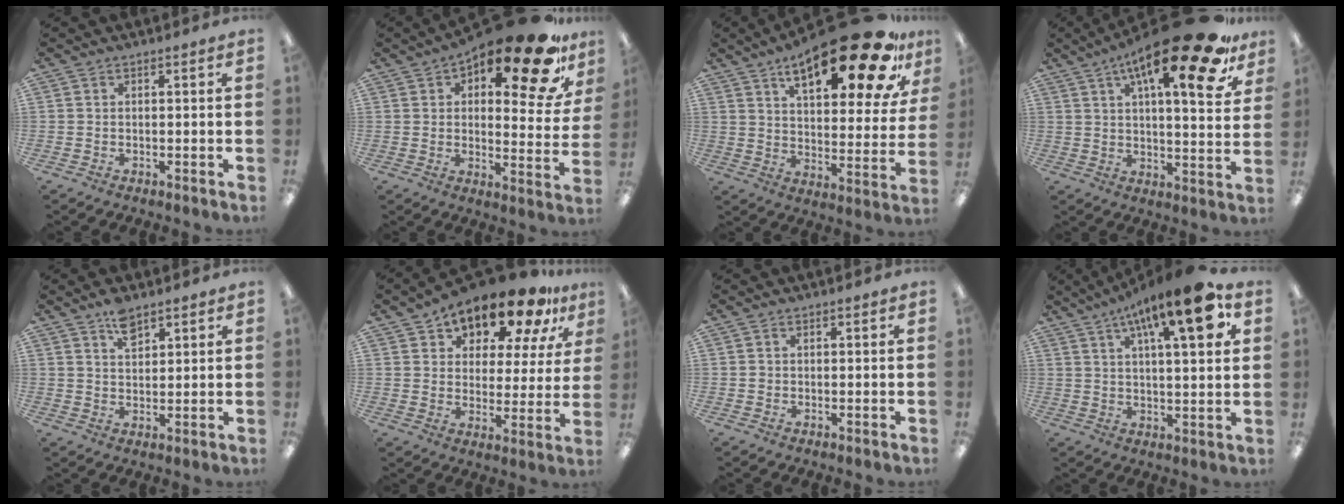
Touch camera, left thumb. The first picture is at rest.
{"total": 20.9, "force": [13.5, 6.7, 14.5], "torque": [-0.198, -0.092, 0.215]}
{"total": 24.3, "force": [15.4, 7.8, 17.0], "torque": [-0.249, -0.094, 0.246]}
{"total": 21.6, "force": [12.8, 5.4, 16.6], "torque": [-0.248, -0.072, 0.195]}
{"total": 5.5, "force": [3.8, 2.8, 2.8], "torque": [-0.040, -0.015, 0.067]}
{"total": 15.6, "force": [13.2, 5.6, 6.2], "torque": [-0.115, -0.099, 0.230]}
{"total": 0.7, "force": [0.1, 0.7, 0.1], "torque": [-0.003, 0.005, 0.000]}
{"total": 17.2, "force": [8.6, 4.9, 14.1], "torque": [-0.214, -0.034, 0.130]}